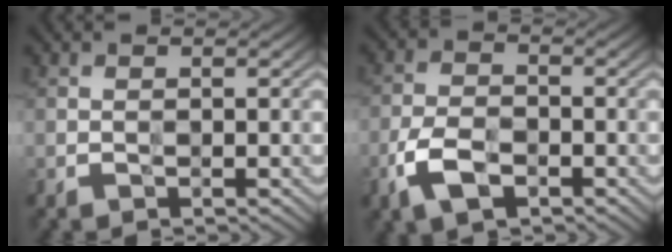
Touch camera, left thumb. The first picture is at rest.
{"total": 5.9, "force": [-3.0, 3.0, 4.1], "torque": [-0.089, -0.005, -0.067]}